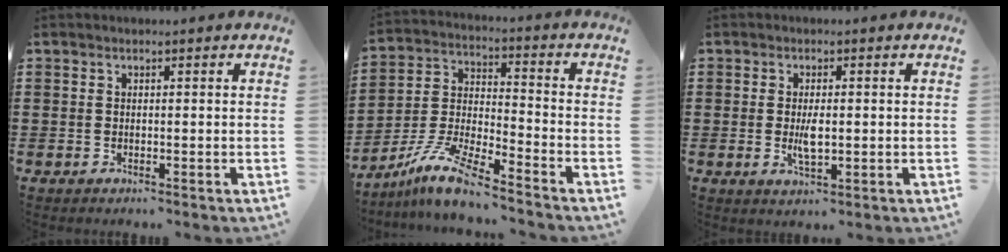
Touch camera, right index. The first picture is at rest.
{"total": 9.2, "force": [-8.0, 0.4, 4.6], "torque": [-0.108, -0.001, -0.163]}
{"total": 3.3, "force": [-0.1, 1.3, 3.1], "torque": [-0.065, -0.003, -0.005]}